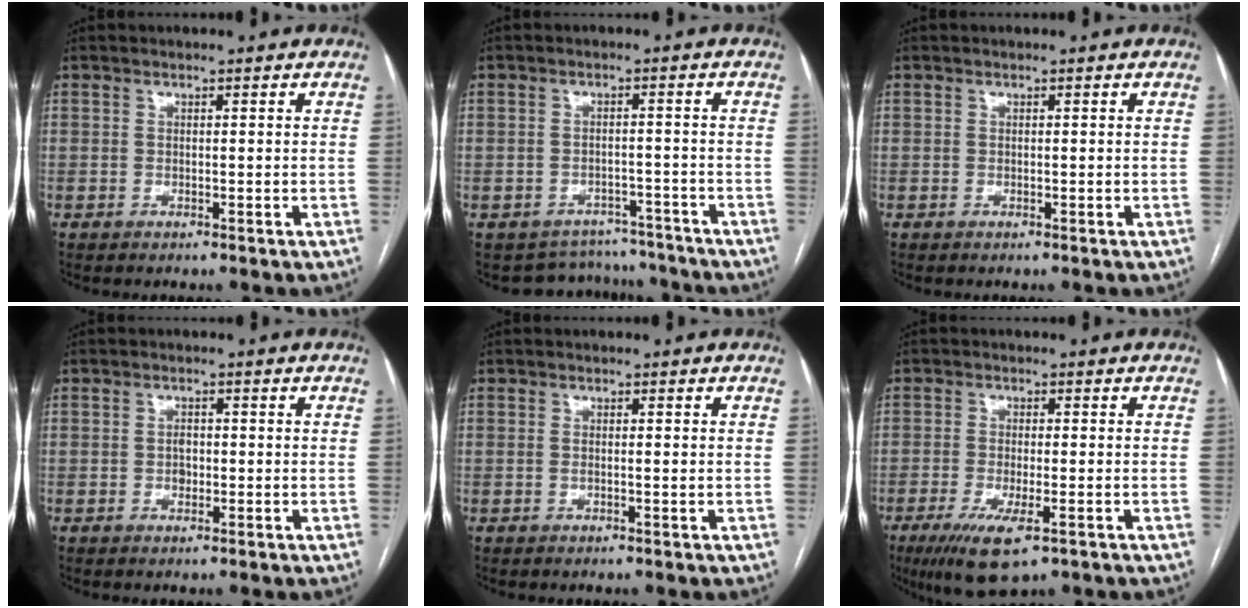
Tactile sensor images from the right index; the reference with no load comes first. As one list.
[{"total": 7.0, "force": [-6.3, 2.9, -1.0], "torque": [0.023, 0.027, -0.079]}, {"total": 0.0}, {"total": 1.4, "force": [-0.2, 1.0, 1.0], "torque": [-0.014, 0.003, -0.003]}, {"total": 0.9, "force": [-0.1, 0.0, 0.9], "torque": [-0.020, -0.001, 0.001]}, {"total": 7.9, "force": [-4.3, 2.0, 6.3], "torque": [-0.112, -0.019, -0.068]}]